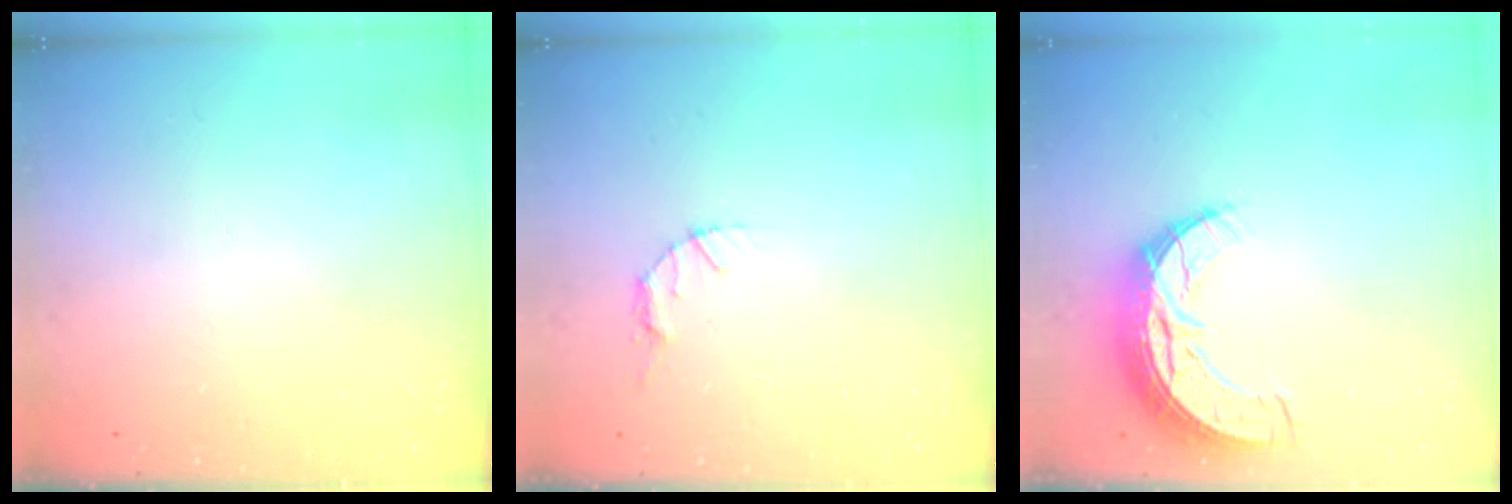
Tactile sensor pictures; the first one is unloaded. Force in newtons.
{"total": 2.7, "press": 2.7, "slide": 0.4}
{"total": 10.6, "press": 10.6, "slide": 0.8}